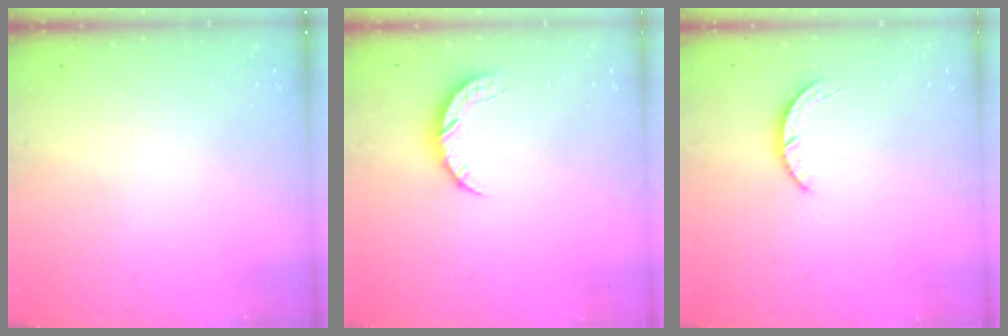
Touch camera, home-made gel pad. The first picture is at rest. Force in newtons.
{"total": 6.5, "press": 6.5, "slide": 0.6}
{"total": 2.2, "press": 2.2, "slide": 0.4}